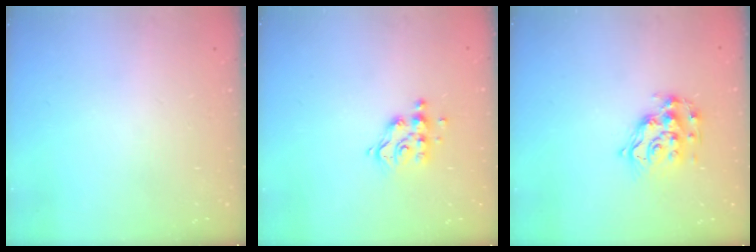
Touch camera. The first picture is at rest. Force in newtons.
{"total": 9.4, "press": 9.4, "slide": 0.6}
{"total": 12.8, "press": 12.8, "slide": 0.6}